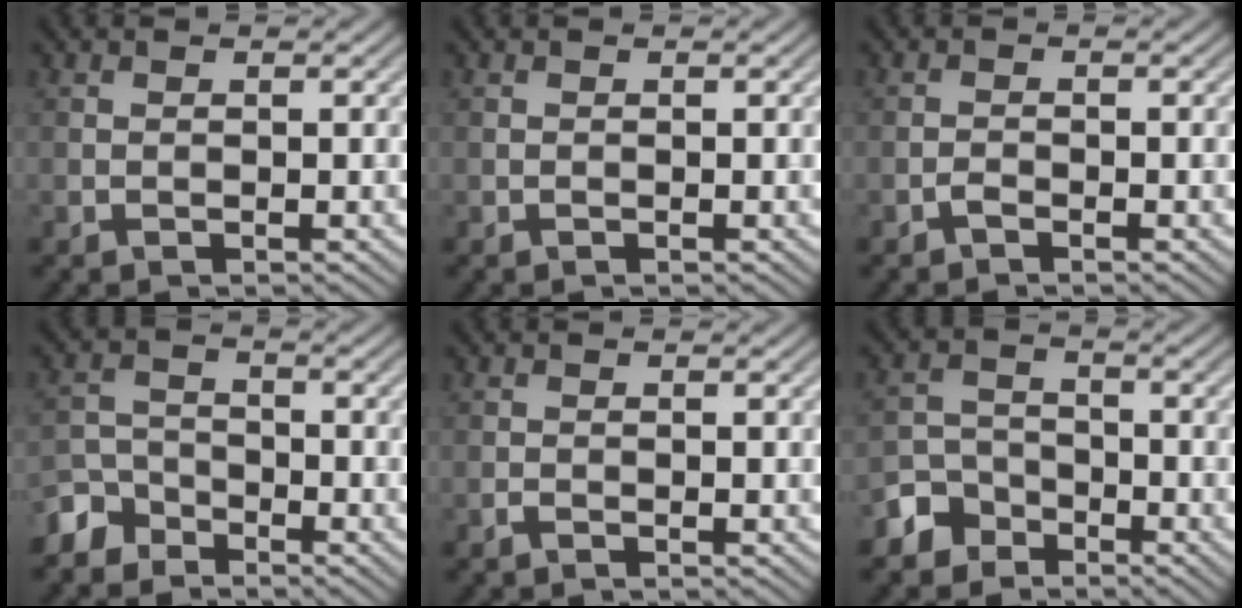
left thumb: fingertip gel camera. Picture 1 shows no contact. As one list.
[{"total": 0.0}, {"total": 0.9, "force": [-0.8, 0.2, 0.5], "torque": [-0.008, 0.003, -0.017]}, {"total": 4.2, "force": [-3.5, 2.2, 0.8], "torque": [-0.018, 0.001, -0.082]}, {"total": 0.6, "force": [-0.5, 0.2, 0.3], "torque": [-0.005, 0.001, -0.010]}, {"total": 4.5, "force": [-3.3, 2.9, 0.9], "torque": [-0.024, 0.002, -0.073]}]